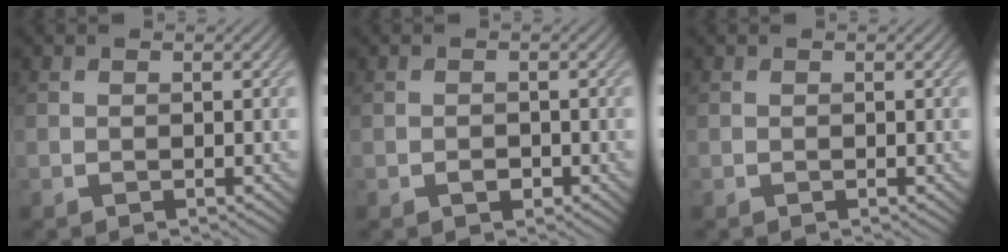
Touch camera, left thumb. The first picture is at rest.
{"total": 1.1, "force": [-0.5, 0.8, 0.6], "torque": [-0.008, -0.004, -0.010]}
{"total": 0.0}